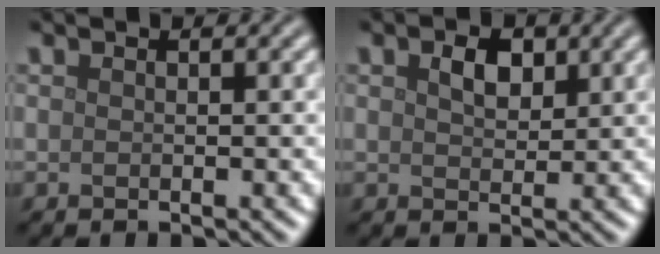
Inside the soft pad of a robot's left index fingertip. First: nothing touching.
{"total": 2.3, "force": [1.0, 1.4, 1.5], "torque": [-0.029, 0.001, 0.017]}